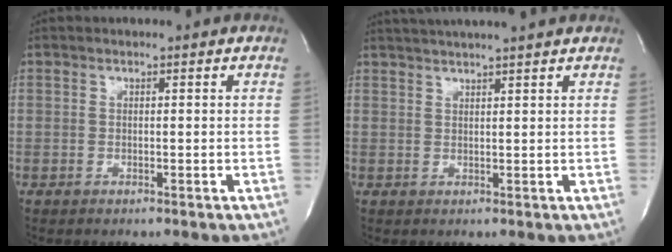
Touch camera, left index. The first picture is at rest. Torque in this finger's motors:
{"motor_torque": [0.16, -0.95, 0.17, 0.06]}